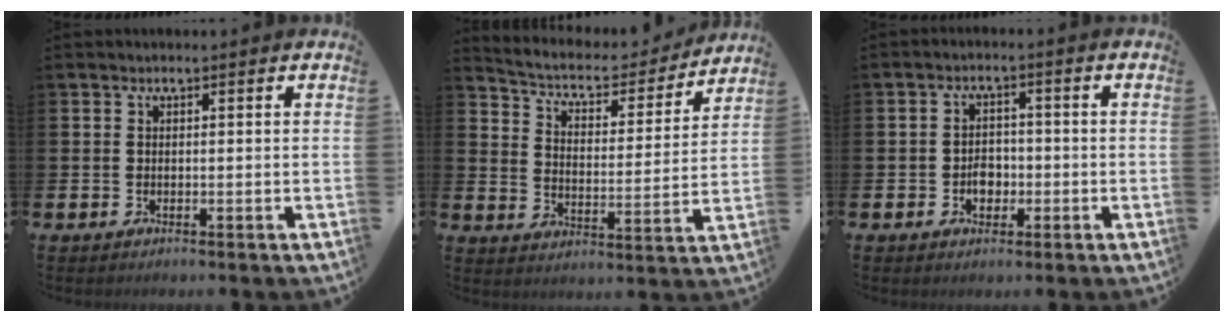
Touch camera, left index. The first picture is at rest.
{"total": 5.9, "force": [5.4, 2.0, 1.7], "torque": [-0.059, -0.045, 0.085]}
{"total": 3.0, "force": [-0.9, 2.2, 1.8], "torque": [-0.025, 0.000, -0.021]}